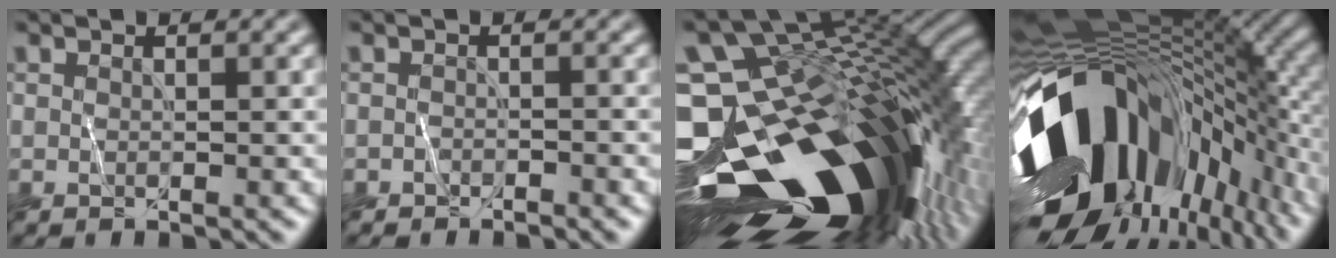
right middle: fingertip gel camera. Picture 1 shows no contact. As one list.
[{"total": 1.3, "force": [-1.3, 0.2, 0.1], "torque": [0.000, 0.005, -0.018]}, {"total": 19.6, "force": [-6.4, 11.5, 14.5], "torque": [-0.251, -0.016, -0.072]}, {"total": 18.3, "force": [-4.8, 10.2, 14.4], "torque": [-0.264, -0.019, -0.081]}]